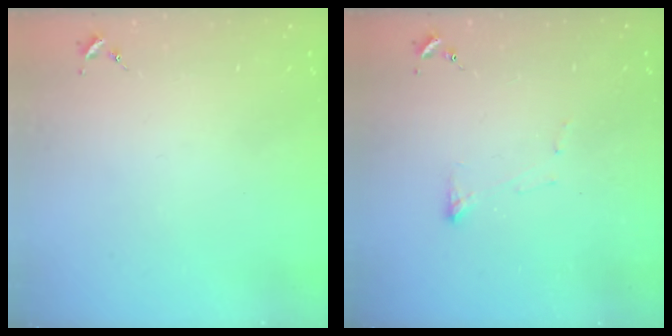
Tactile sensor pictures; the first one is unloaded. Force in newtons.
{"total": 3.6, "press": 3.5, "slide": 0.5}